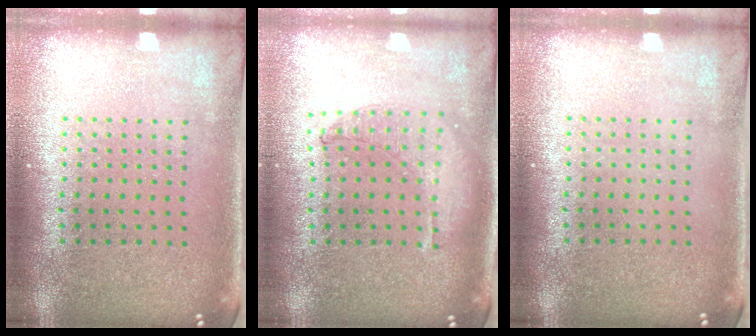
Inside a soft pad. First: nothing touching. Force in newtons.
{"total": 1.0, "press": 1.0, "slide": 0.1}
{"total": 0.0}